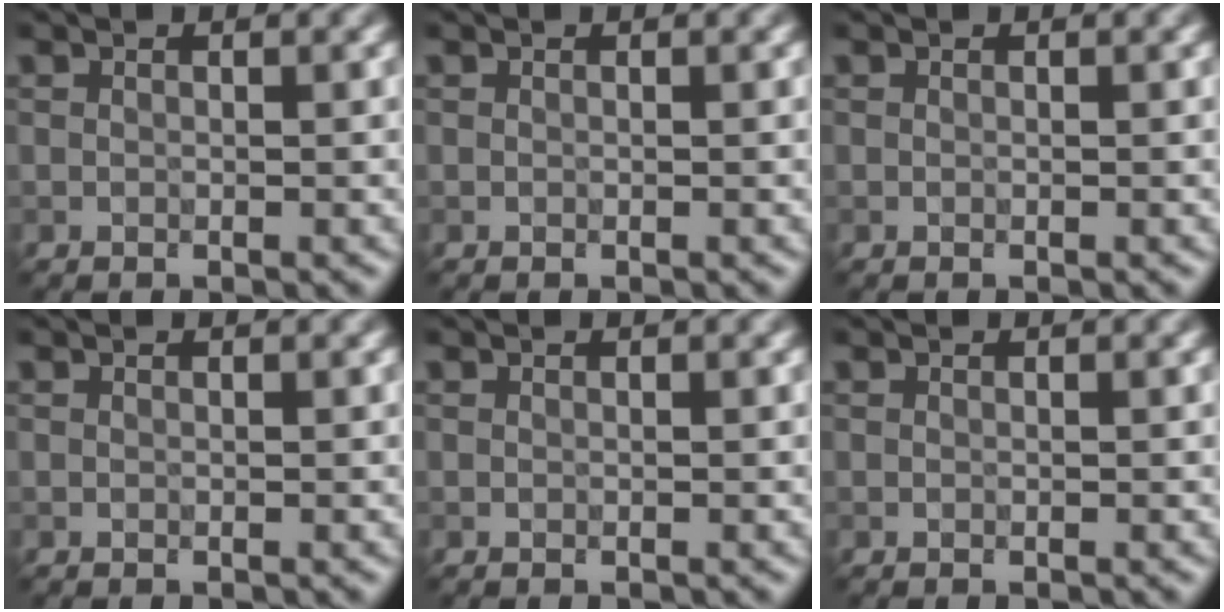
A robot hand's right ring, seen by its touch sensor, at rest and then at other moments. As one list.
[{"total": 0.0}, {"total": 0.0}, {"total": 0.0}, {"total": 0.0}, {"total": 0.0}]